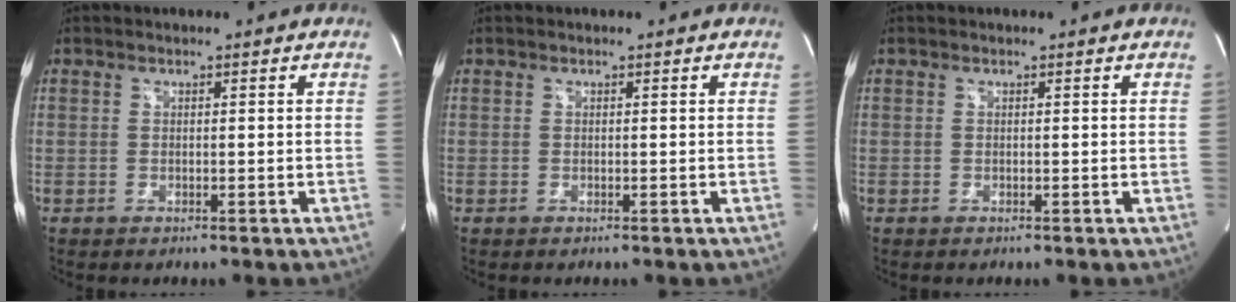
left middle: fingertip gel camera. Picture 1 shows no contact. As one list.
[{"total": 0.0}, {"total": 0.0}]